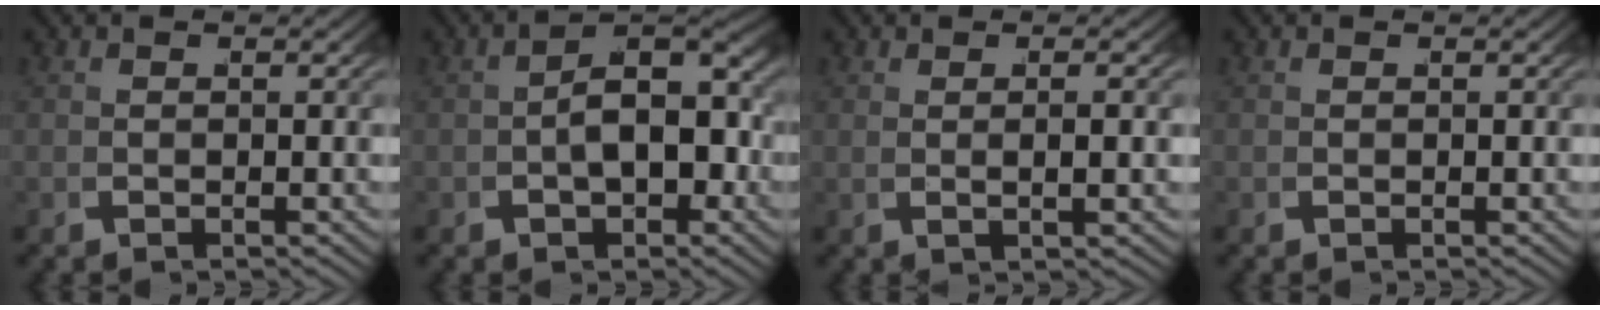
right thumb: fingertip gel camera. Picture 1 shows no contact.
{"total": 7.1, "force": [-0.5, 4.2, 5.7], "torque": [-0.091, -0.010, 0.002]}
{"total": 1.7, "force": [0.6, -0.1, 1.6], "torque": [-0.032, 0.006, 0.013]}
{"total": 0.0}